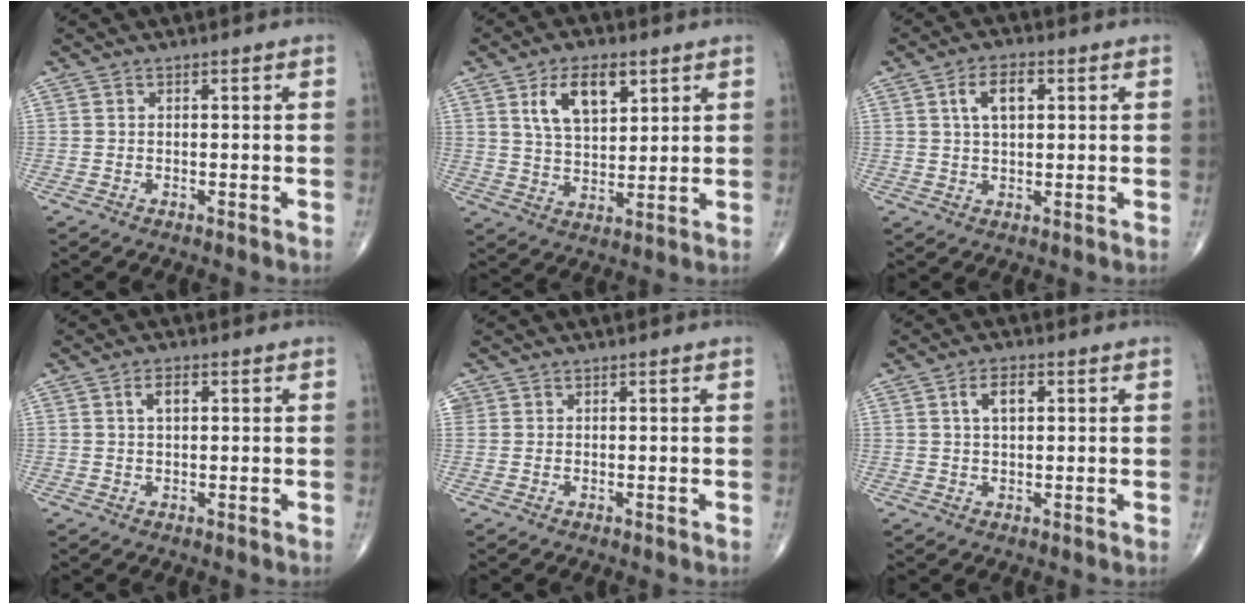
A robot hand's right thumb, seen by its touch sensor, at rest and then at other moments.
{"total": 10.1, "force": [4.6, 5.2, 7.3], "torque": [-0.112, -0.018, 0.087]}
{"total": 6.0, "force": [1.8, 3.1, 4.8], "torque": [-0.083, 0.005, 0.031]}
{"total": 3.0, "force": [0.9, 1.5, 2.4], "torque": [-0.042, 0.003, 0.015]}
{"total": 0.9, "force": [0.4, 0.8, 0.1], "torque": [0.011, 0.000, 0.004]}
{"total": 4.3, "force": [1.3, 2.2, 3.4], "torque": [-0.061, 0.004, 0.021]}